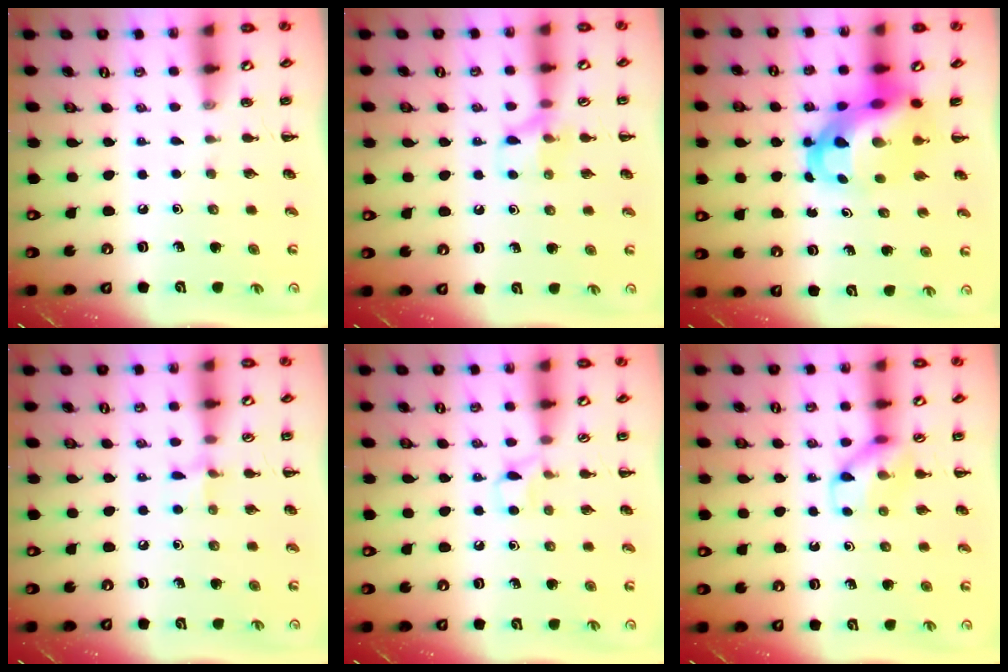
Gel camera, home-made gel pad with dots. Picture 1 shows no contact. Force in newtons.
{"total": 7.9, "press": 7.9, "slide": 0.7}
{"total": 12.4, "press": 11.9, "slide": 3.2}
{"total": 5.8, "press": 5.5, "slide": 1.8}
{"total": 3.6, "press": 3.4, "slide": 1.3}
{"total": 10.0, "press": 9.9, "slide": 0.7}